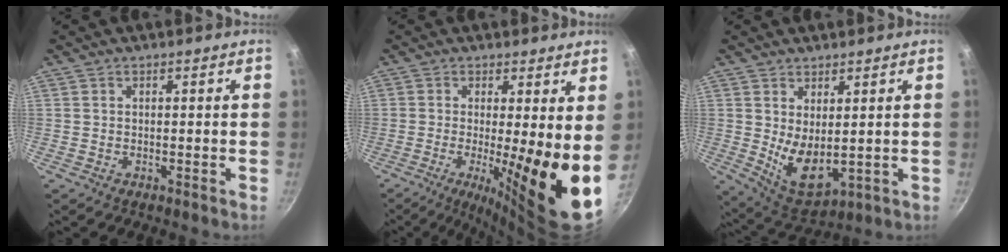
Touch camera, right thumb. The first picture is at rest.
{"total": 13.2, "force": [-0.5, 2.4, 13.0], "torque": [-0.187, -0.032, -0.006]}
{"total": 8.6, "force": [1.7, 4.3, 7.2], "torque": [-0.105, -0.034, 0.049]}